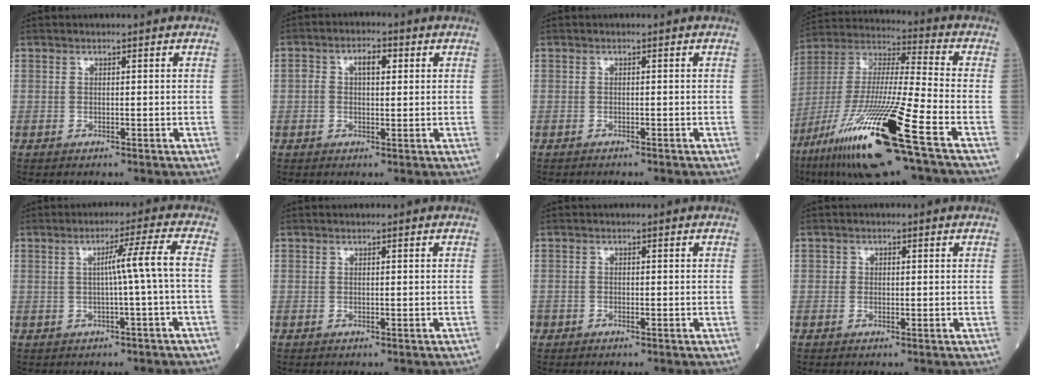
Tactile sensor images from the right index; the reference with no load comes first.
{"total": 4.0, "force": [0.9, 2.0, 3.4], "torque": [-0.064, 0.020, 0.018]}
{"total": 1.4, "force": [-1.3, 0.2, 0.5], "torque": [-0.010, -0.001, -0.016]}
{"total": 23.2, "force": [-12.2, 0.7, 19.8], "torque": [-0.393, -0.057, -0.228]}
{"total": 5.2, "force": [-0.4, -1.6, 4.9], "torque": [-0.079, 0.009, -0.003]}
{"total": 0.0}
{"total": 0.9, "force": [-0.6, 0.6, 0.2], "torque": [-0.001, 0.001, -0.011]}
{"total": 1.0, "force": [0.0, 0.9, 0.3], "torque": [-0.003, 0.003, -0.001]}